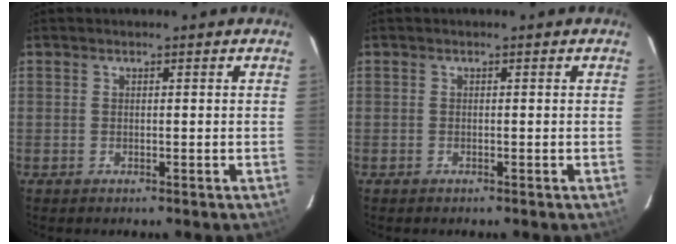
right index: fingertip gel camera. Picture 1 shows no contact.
{"total": 0.0}